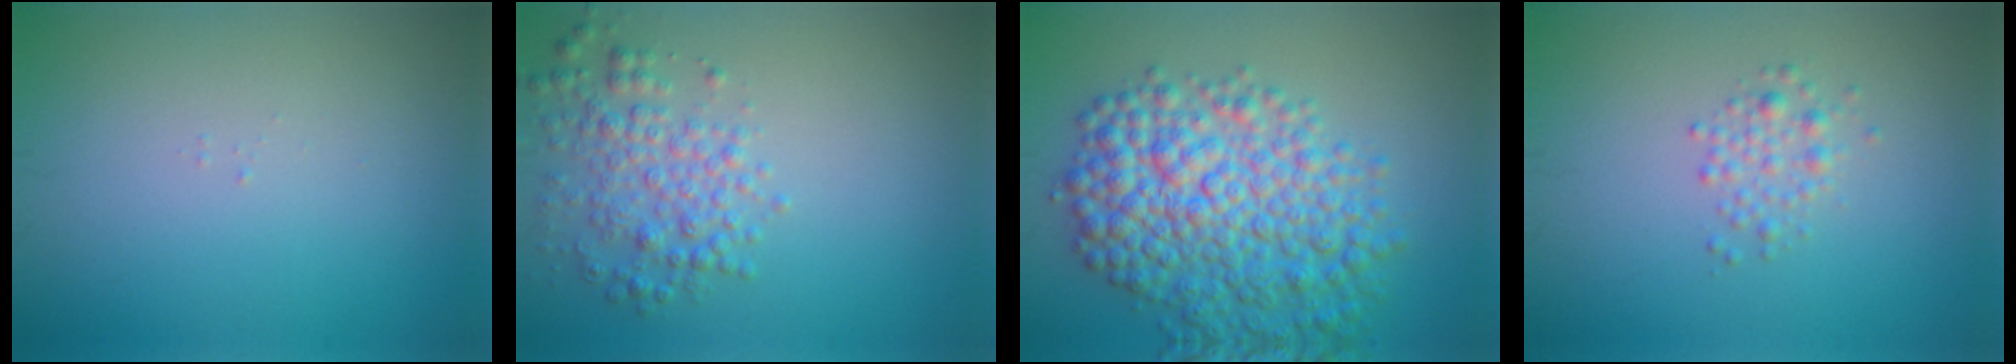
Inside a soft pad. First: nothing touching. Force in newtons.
{"total": 3.7, "press": 3.7, "slide": 0.1}
{"total": 8.9, "press": 8.9, "slide": 0.2}
{"total": 1.6, "press": 1.6, "slide": 0.0}